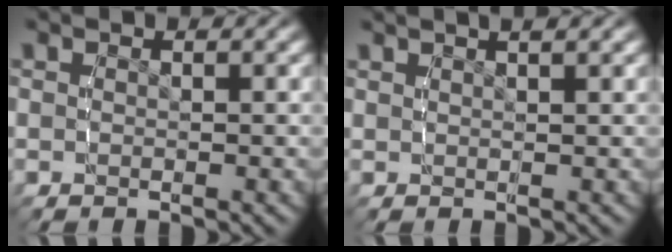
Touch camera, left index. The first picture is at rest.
{"total": 2.5, "force": [2.0, 0.0, 1.5], "torque": [-0.013, 0.008, 0.036]}